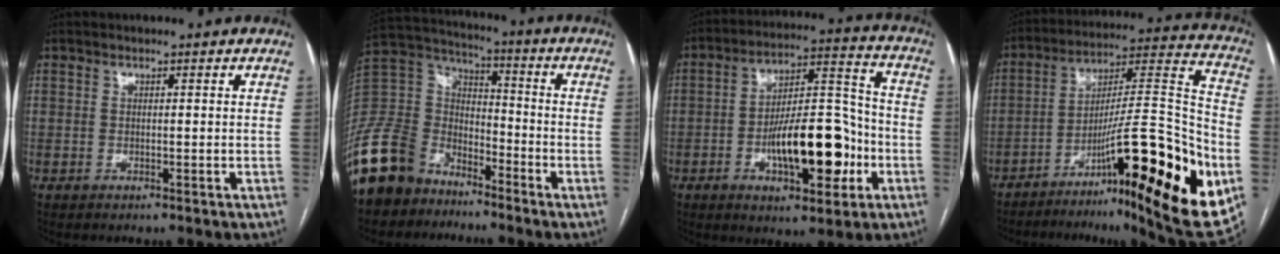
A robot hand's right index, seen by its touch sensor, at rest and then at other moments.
{"total": 14.6, "force": [-10.9, 8.6, 4.4], "torque": [-0.112, 0.034, -0.212]}
{"total": 16.0, "force": [-4.9, 5.5, 14.2], "torque": [-0.228, 0.022, -0.071]}
{"total": 28.6, "force": [-11.0, 3.4, 26.2], "torque": [-0.337, 0.007, -0.163]}